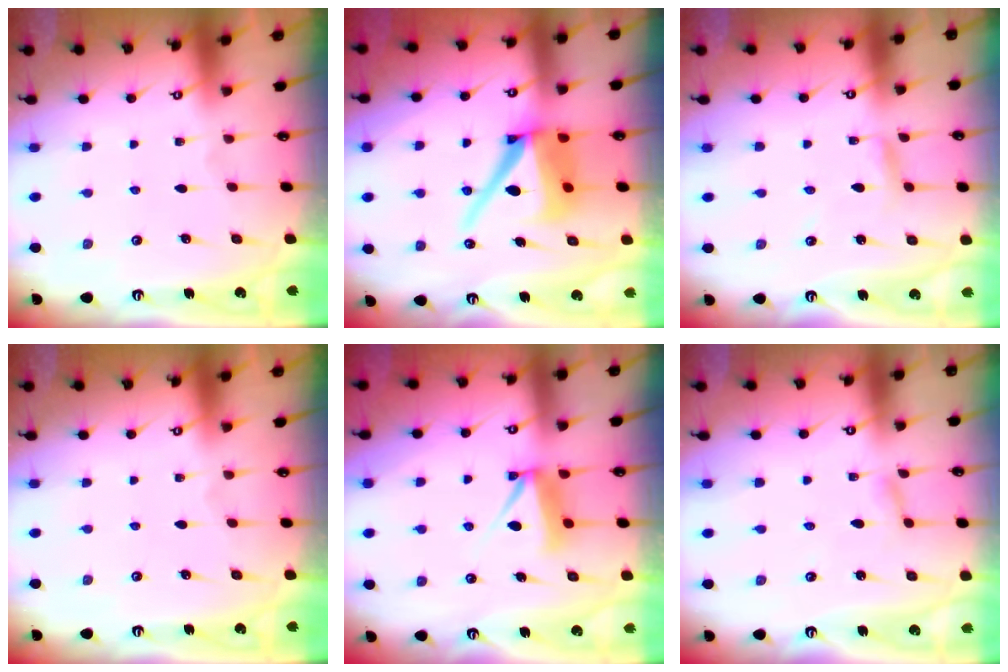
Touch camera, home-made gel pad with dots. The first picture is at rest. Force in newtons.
{"total": 14.0, "press": 13.9, "slide": 1.7}
{"total": 2.8, "press": 2.8, "slide": 0.1}
{"total": 0.0}
{"total": 8.0, "press": 8.0, "slide": 0.7}
{"total": 1.8, "press": 1.7, "slide": 0.1}